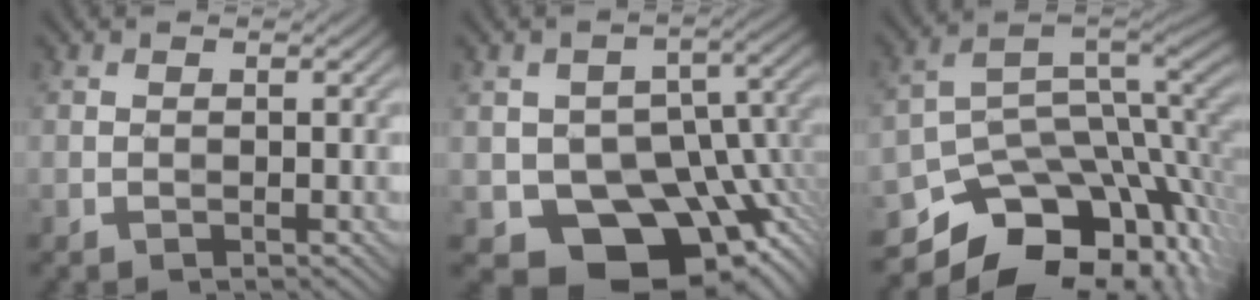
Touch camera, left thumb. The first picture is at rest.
{"total": 14.8, "force": [-6.7, 9.4, 9.2], "torque": [-0.128, -0.024, -0.105]}
{"total": 14.6, "force": [-8.5, 8.0, 8.8], "torque": [-0.169, -0.027, -0.125]}